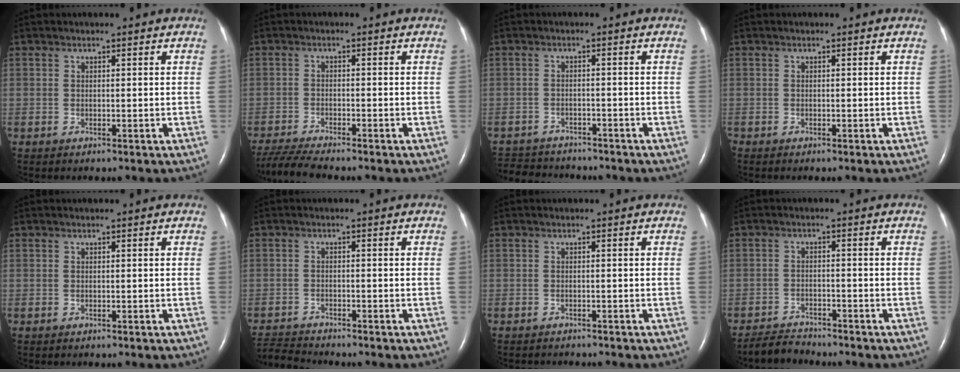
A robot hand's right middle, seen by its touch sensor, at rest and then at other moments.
{"total": 6.2, "force": [-5.6, -0.5, 2.5], "torque": [-0.048, -0.025, -0.100]}
{"total": 8.7, "force": [-8.1, 2.4, 1.9], "torque": [-0.039, 0.001, -0.117]}
{"total": 0.0}
{"total": 0.0}
{"total": 4.6, "force": [-4.6, -0.4, -0.1], "torque": [-0.002, -0.013, -0.084]}
{"total": 2.1, "force": [-2.0, 0.4, 0.3], "torque": [-0.006, -0.005, -0.025]}
{"total": 3.2, "force": [-3.2, 0.3, -0.2], "torque": [-0.002, -0.014, -0.059]}